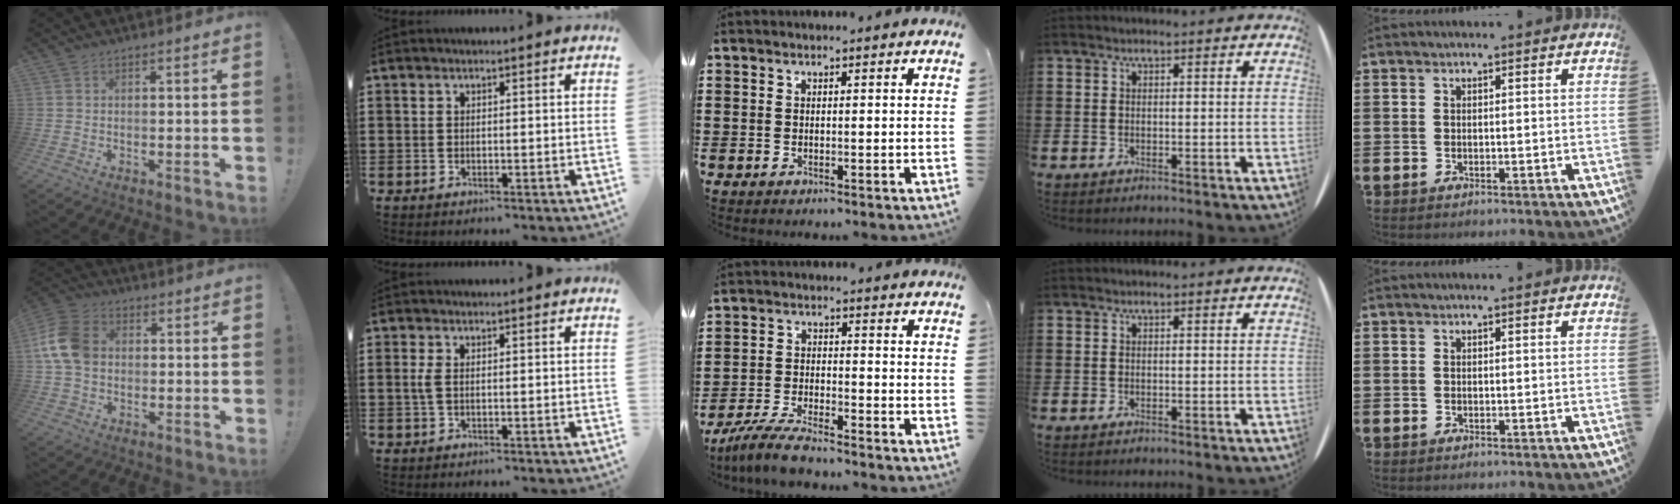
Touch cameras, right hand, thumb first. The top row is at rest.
{"thumb": {"total": 12.1, "force": [0.9, 9.2, 7.8], "torque": [-0.158, 0.018, 0.024]}, "index": {"total": 2.1, "force": [0.1, 0.9, 1.9], "torque": [-0.053, -0.002, -0.005]}, "middle": {"total": 5.7, "force": [-5.2, 0.5, 2.4], "torque": [-0.059, -0.008, -0.102]}}